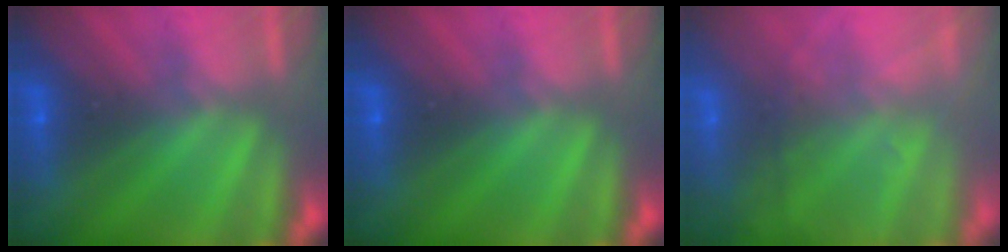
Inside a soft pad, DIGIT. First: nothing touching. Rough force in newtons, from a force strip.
{"total": 0.0}
{"total": 7.4}